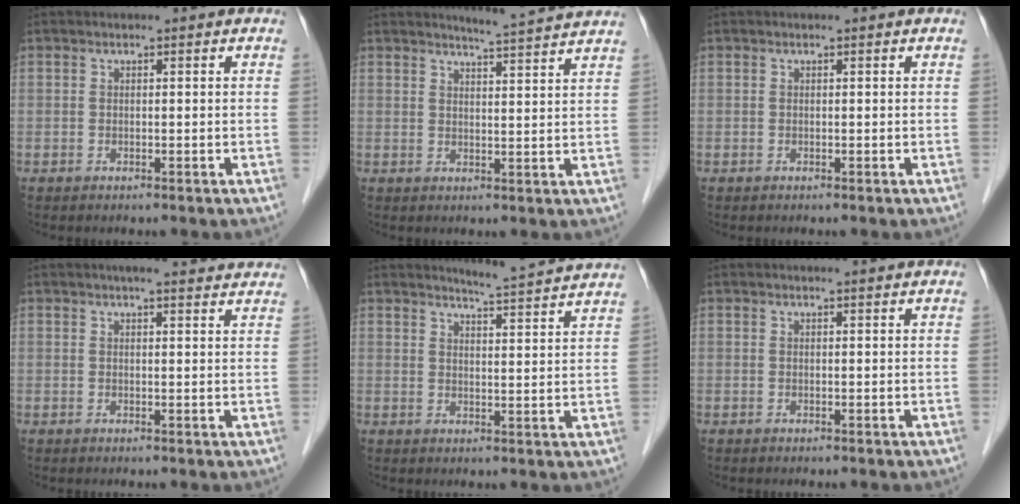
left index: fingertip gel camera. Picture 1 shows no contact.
{"total": 6.8, "force": [6.4, -1.4, 1.7], "torque": [-0.037, -0.004, 0.077]}
{"total": 0.0}
{"total": 8.3, "force": [7.5, 0.8, 3.4], "torque": [-0.039, 0.016, 0.077]}
{"total": 7.8, "force": [7.5, -1.4, 1.7], "torque": [-0.041, -0.011, 0.092]}
{"total": 1.8, "force": [1.7, -0.3, 0.5], "torque": [-0.010, 0.003, 0.022]}